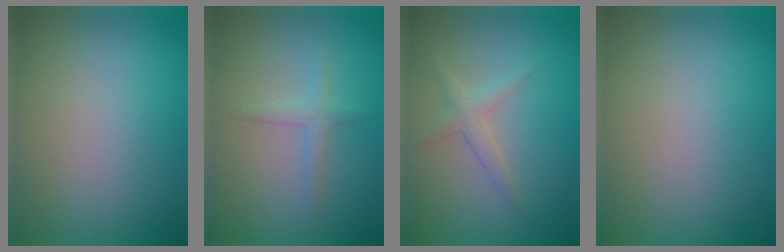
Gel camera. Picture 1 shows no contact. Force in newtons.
{"total": 1.5, "press": 1.5, "slide": 0.1}
{"total": 1.8, "press": 1.8, "slide": 0.1}
{"total": 0.0}